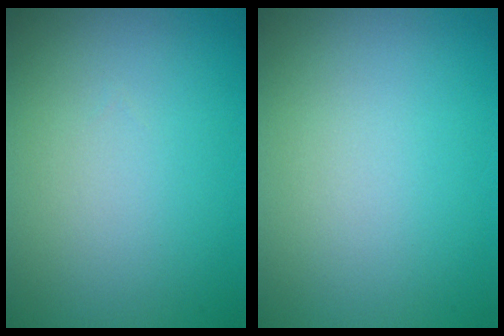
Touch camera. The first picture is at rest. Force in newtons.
{"total": 0.0}